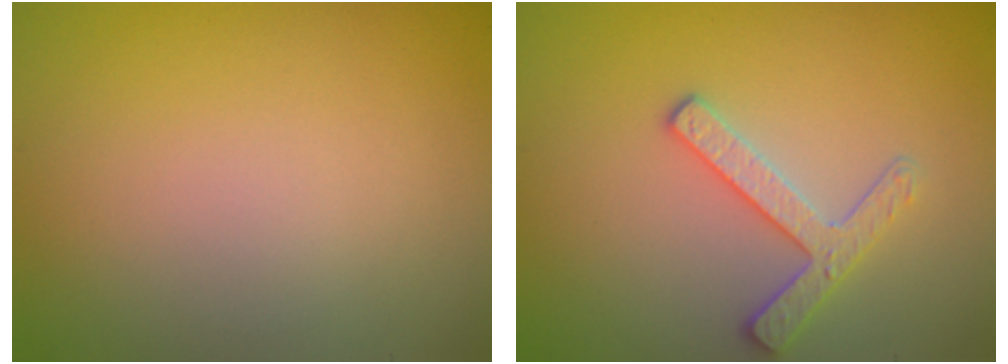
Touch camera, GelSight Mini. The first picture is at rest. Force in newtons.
{"total": 2.7, "press": 2.6, "slide": 0.7}